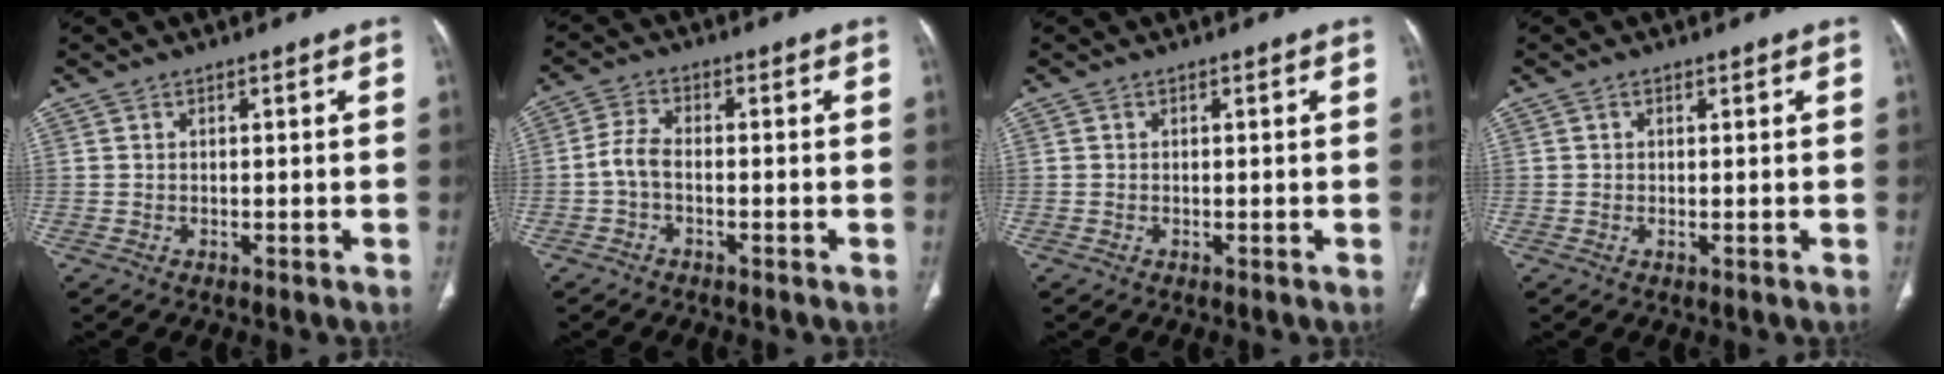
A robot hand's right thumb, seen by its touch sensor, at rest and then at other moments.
{"total": 4.0, "force": [-1.1, 2.0, 3.3], "torque": [-0.072, 0.014, -0.030]}
{"total": 0.0}
{"total": 0.7, "force": [0.2, 0.3, 0.5], "torque": [-0.009, -0.001, 0.004]}